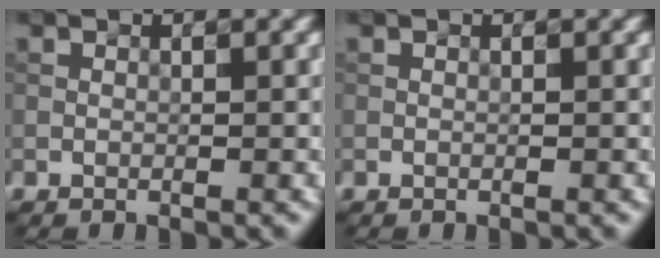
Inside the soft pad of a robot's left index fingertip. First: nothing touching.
{"total": 0.0}